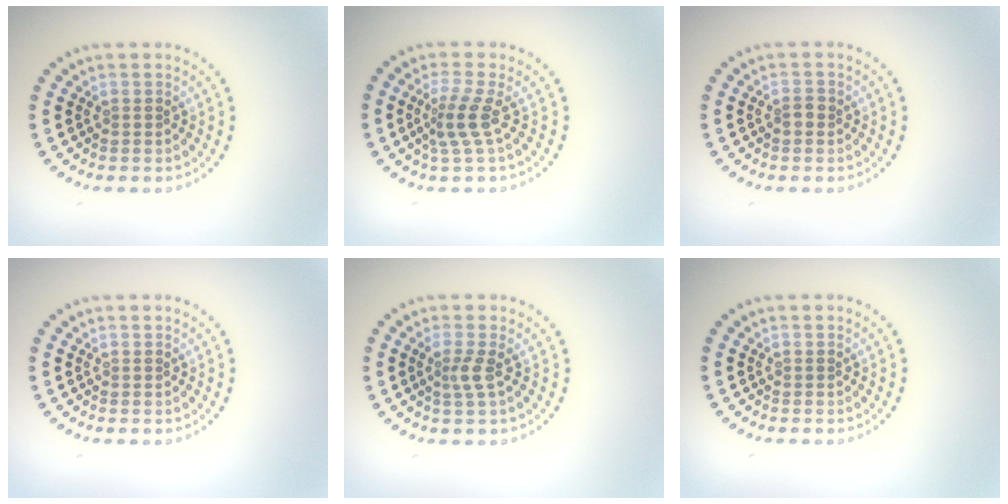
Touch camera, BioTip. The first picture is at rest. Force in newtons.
{"total": 2.7, "press": 1.9, "slide": 1.9}
{"total": 1.0, "press": 1.0, "slide": 0.2}
{"total": 0.0}
{"total": 1.7, "press": 1.3, "slide": 1.2}
{"total": 0.0}